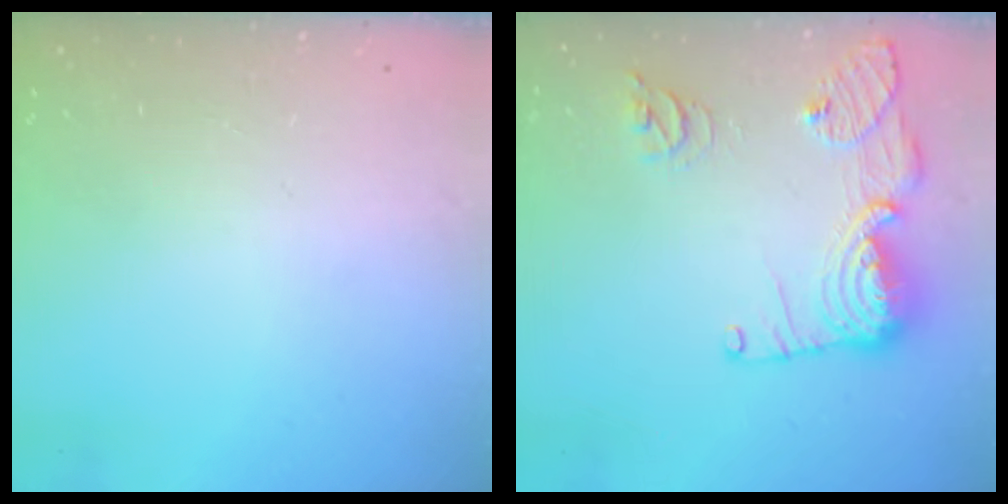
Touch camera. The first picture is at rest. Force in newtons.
{"total": 15.8, "press": 15.7, "slide": 1.8}